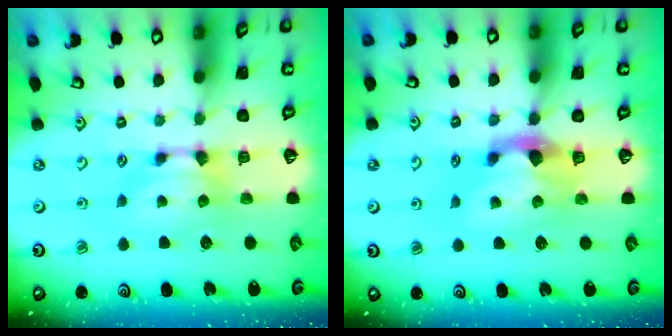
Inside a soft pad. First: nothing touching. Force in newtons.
{"total": 2.9, "press": 2.6, "slide": 1.3}